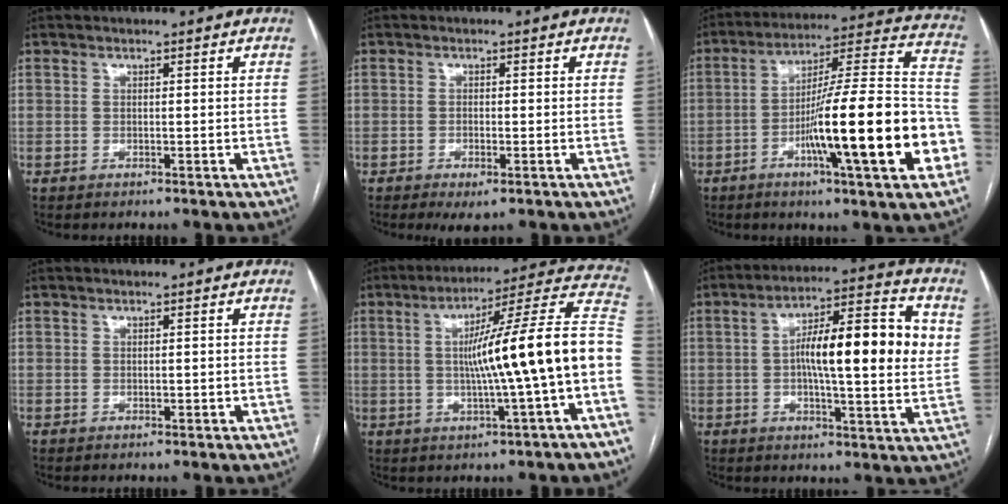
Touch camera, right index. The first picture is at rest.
{"total": 2.8, "force": [-1.4, 0.8, 2.3], "torque": [-0.038, -0.003, -0.018]}
{"total": 24.0, "force": [-7.5, 1.4, 22.7], "torque": [-0.298, 0.002, -0.115]}
{"total": 0.7, "force": [-0.1, 0.5, 0.5], "torque": [-0.005, 0.001, 0.001]}
{"total": 18.8, "force": [-1.4, -0.7, 18.7], "torque": [-0.254, 0.031, -0.026]}
{"total": 17.3, "force": [2.2, 3.3, 16.8], "torque": [-0.263, 0.031, 0.026]}